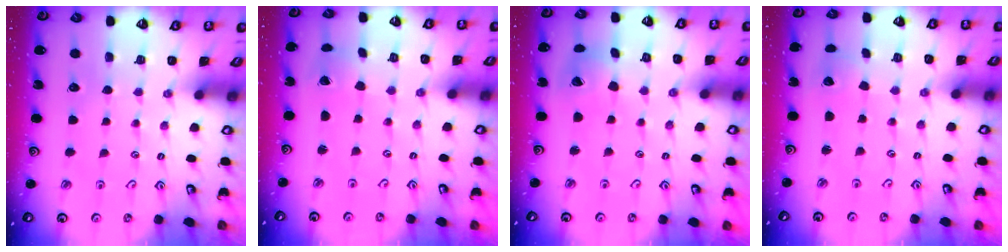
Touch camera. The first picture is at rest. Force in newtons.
{"total": 1.0, "press": 1.0, "slide": 0.1}
{"total": 9.8, "press": 9.7, "slide": 1.1}
{"total": 2.4, "press": 2.4, "slide": 0.3}